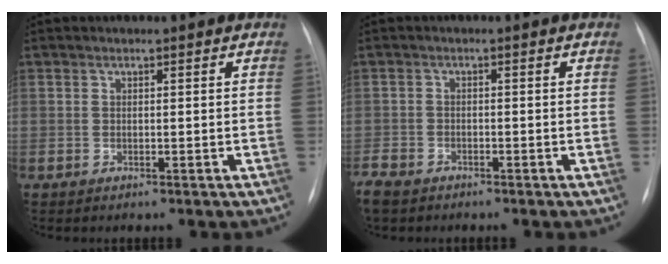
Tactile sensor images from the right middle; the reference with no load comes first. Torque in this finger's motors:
{"motor_torque": [1.07, -1.07, 1.06, 0.21]}